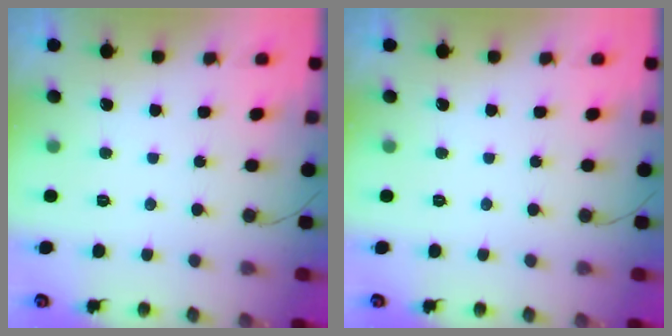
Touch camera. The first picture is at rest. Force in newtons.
{"total": 0.0}